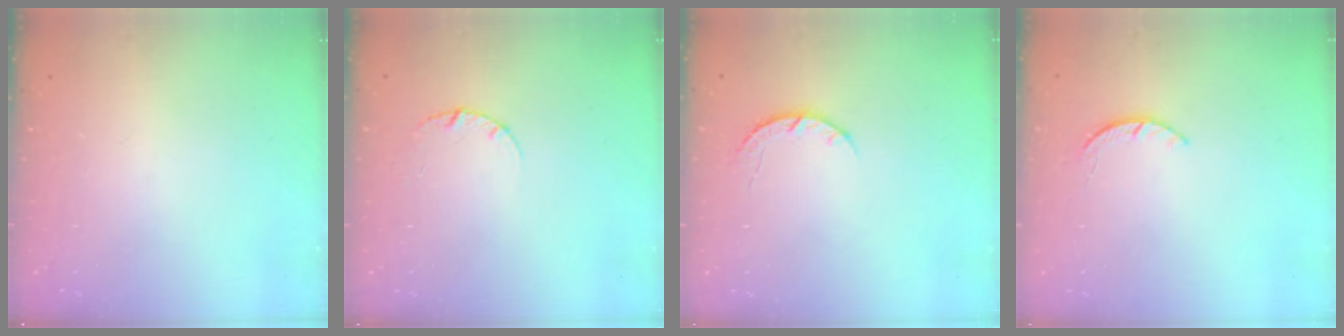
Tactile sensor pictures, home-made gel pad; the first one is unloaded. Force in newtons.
{"total": 2.6, "press": 2.6, "slide": 0.3}
{"total": 3.9, "press": 3.8, "slide": 0.6}
{"total": 1.9, "press": 1.9, "slide": 0.3}